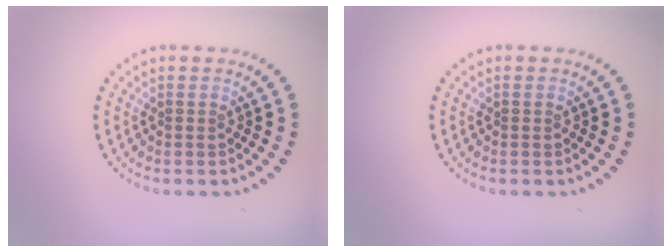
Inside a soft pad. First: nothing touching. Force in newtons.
{"total": 0.0}